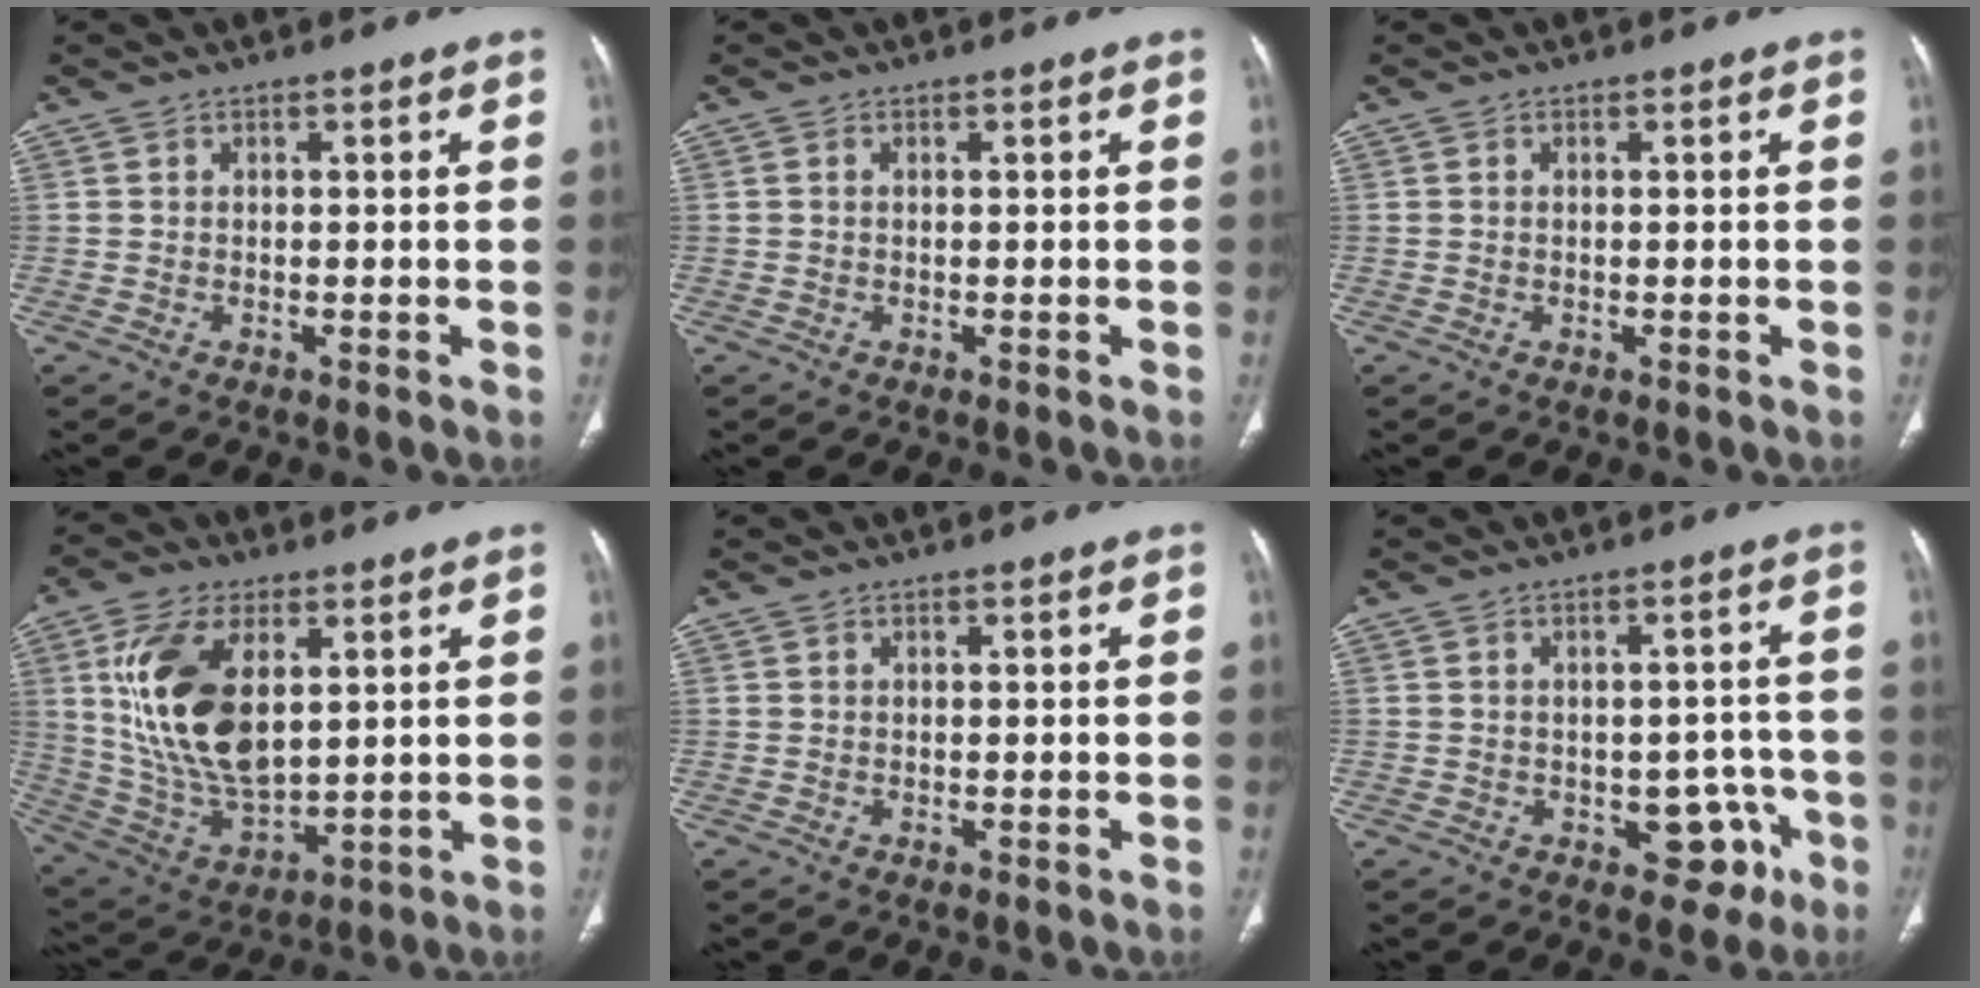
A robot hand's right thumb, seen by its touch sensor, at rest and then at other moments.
{"total": 0.0}
{"total": 0.0}
{"total": 18.7, "force": [4.9, 10.0, 15.1], "torque": [-0.281, -0.021, 0.104]}
{"total": 0.0}
{"total": 6.8, "force": [-3.1, 4.7, 3.9], "torque": [-0.010, 0.029, -0.033]}